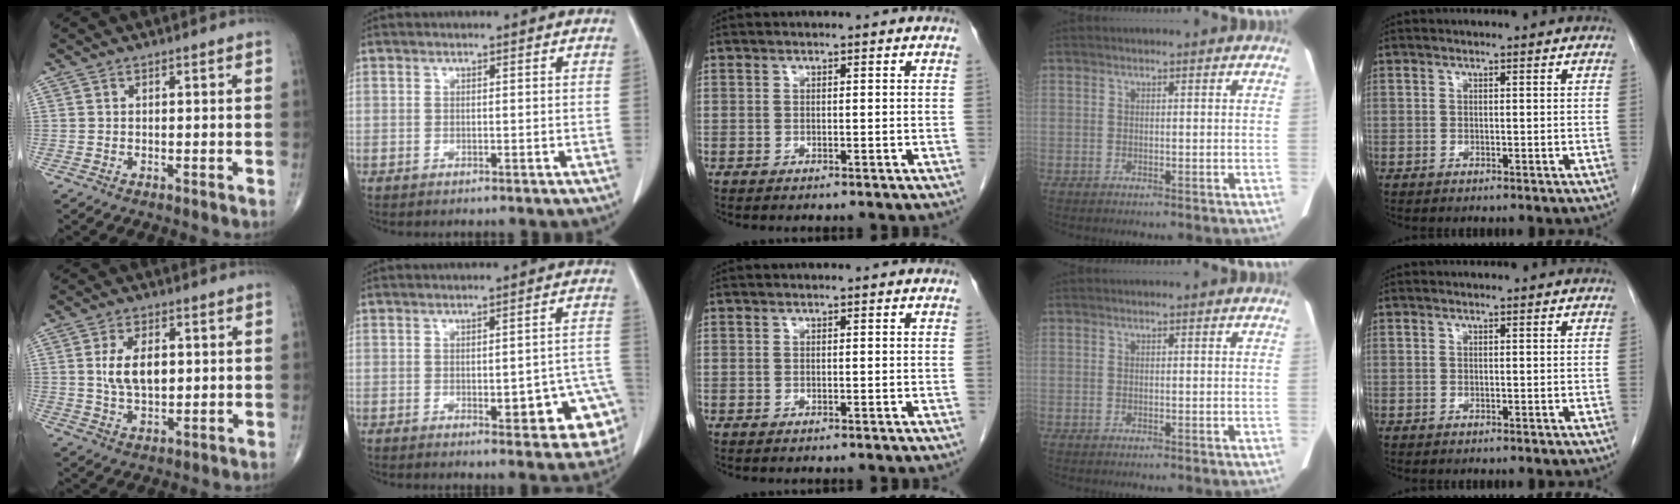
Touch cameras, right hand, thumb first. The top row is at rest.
{"thumb": {"total": 8.0, "force": [1.2, 4.7, 6.4], "torque": [-0.104, -0.006, 0.025]}, "index": {"total": 10.7, "force": [-4.1, 3.2, 9.3], "torque": [-0.063, 0.024, -0.042]}}